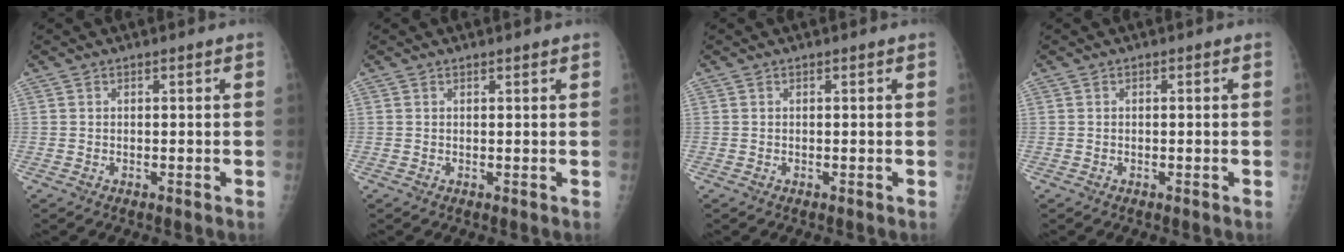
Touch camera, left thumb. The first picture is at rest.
{"total": 0.7, "force": [0.6, 0.0, 0.3], "torque": [-0.006, -0.004, 0.010]}
{"total": 0.0}
{"total": 0.0}